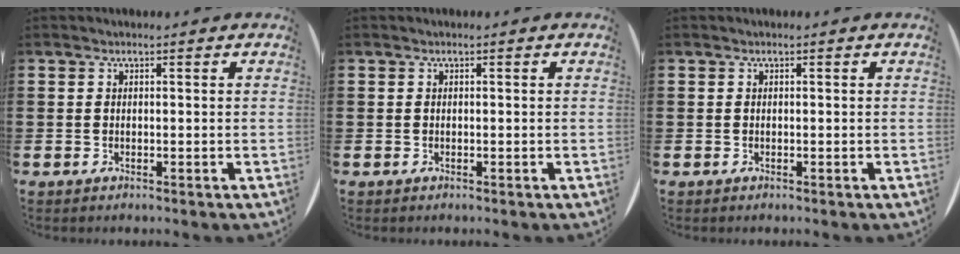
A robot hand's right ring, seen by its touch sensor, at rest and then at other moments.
{"total": 0.0}
{"total": 0.0}